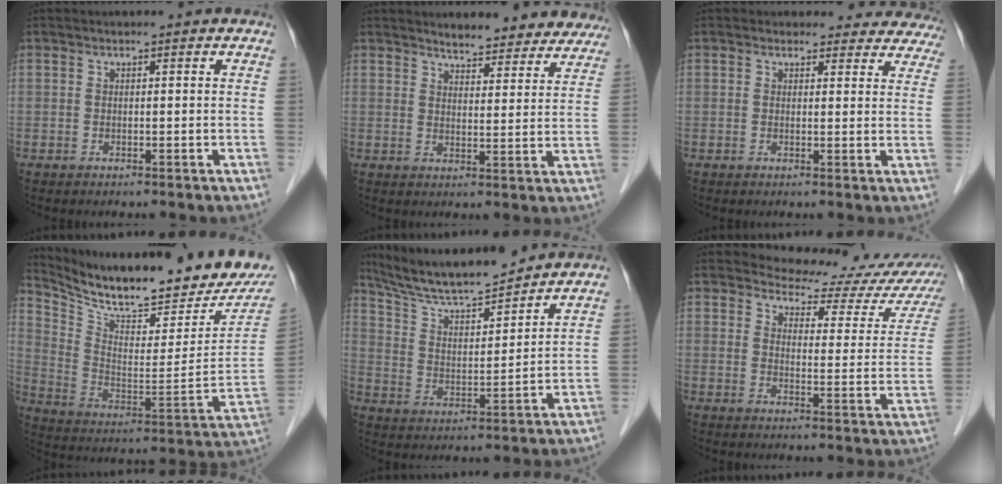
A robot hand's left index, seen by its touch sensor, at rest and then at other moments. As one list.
[{"total": 13.4, "force": [12.6, 3.1, 3.6], "torque": [-0.014, -0.017, 0.137]}, {"total": 10.9, "force": [10.2, 3.9, 0.3], "torque": [0.053, -0.015, 0.073]}, {"total": 23.3, "force": [20.7, 4.5, 9.7], "torque": [-0.168, -0.047, 0.307]}, {"total": 12.9, "force": [12.0, 0.5, 4.7], "torque": [-0.094, 0.007, 0.217]}, {"total": 13.2, "force": [12.8, 2.6, 2.1], "torque": [-0.001, -0.051, 0.133]}]